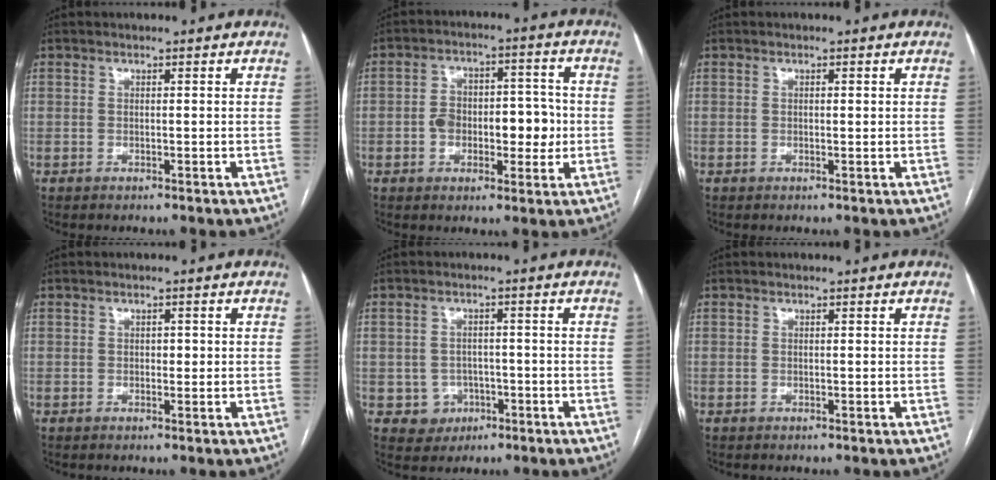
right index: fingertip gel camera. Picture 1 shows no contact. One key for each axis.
{"total": 9.4, "fx": -1.2, "fy": 5.4, "fz": 7.6, "tx": -0.107, "ty": 0.033, "tz": -0.013}
{"total": 0.6, "fx": 0.1, "fy": 0.2, "fz": 0.5, "tx": -0.012, "ty": 0.000, "tz": 0.001}
{"total": 1.0, "fx": 0.0, "fy": 0.7, "fz": 0.8, "tx": -0.010, "ty": 0.002, "tz": -0.001}
{"total": 4.2, "fx": -1.4, "fy": 4.0, "fz": 0.4, "tx": 0.002, "ty": 0.012, "tz": -0.014}
{"total": 0.0}